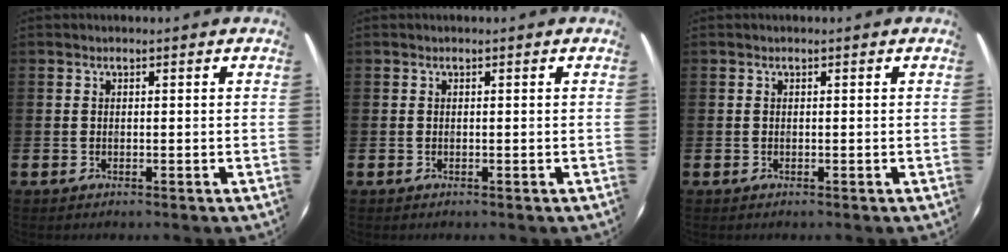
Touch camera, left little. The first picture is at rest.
{"total": 0.0}
{"total": 0.0}